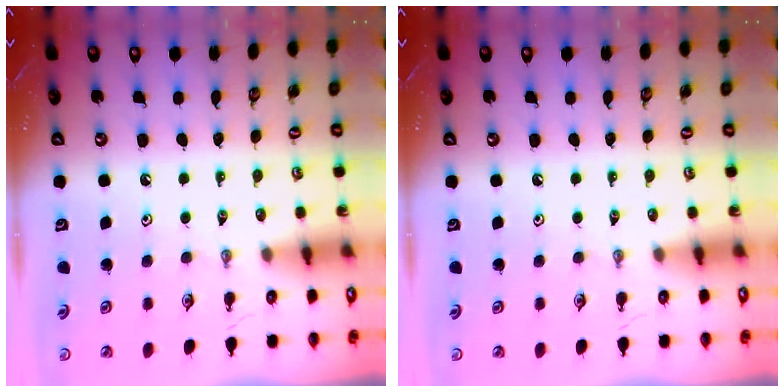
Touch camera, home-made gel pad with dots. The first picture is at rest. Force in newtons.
{"total": 0.0}